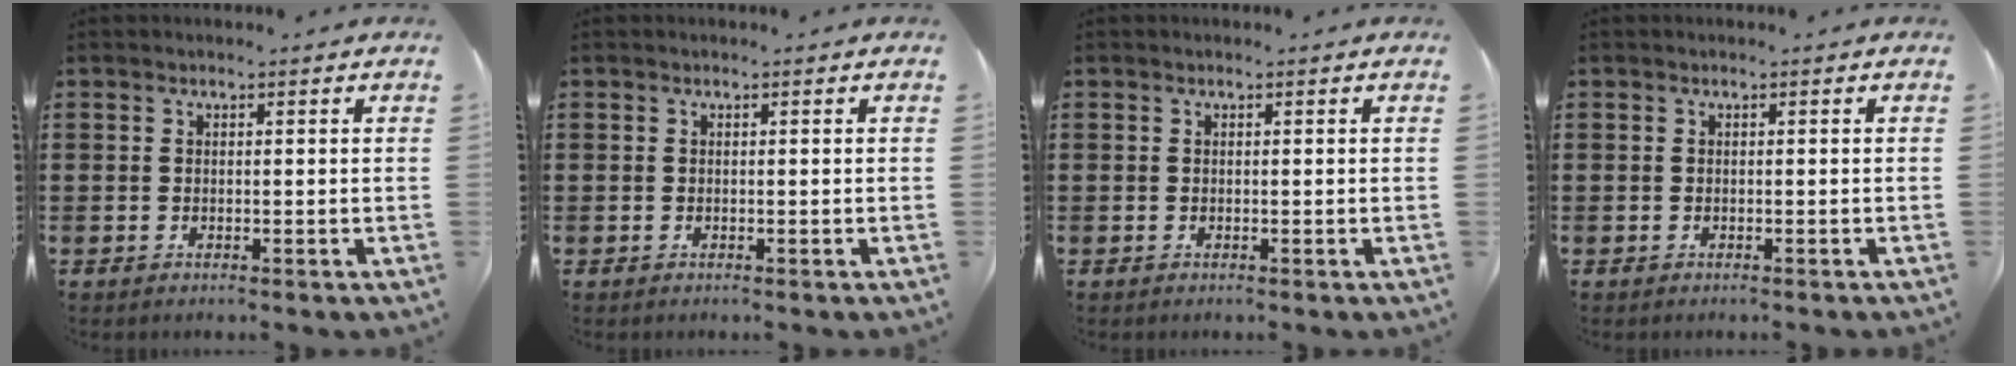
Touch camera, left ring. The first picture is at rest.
{"total": 0.0}
{"total": 0.0}
{"total": 0.0}